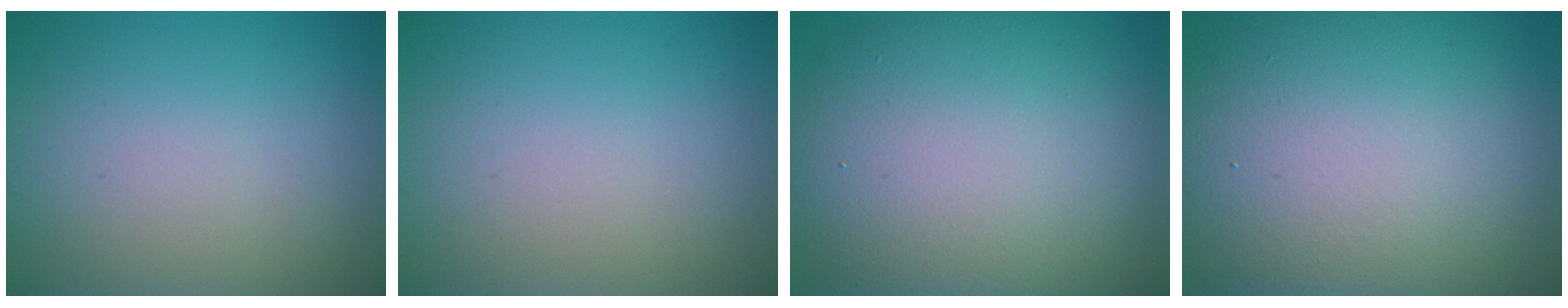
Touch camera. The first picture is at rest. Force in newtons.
{"total": 0.0}
{"total": 13.6, "press": 13.6, "slide": 0.9}
{"total": 15.4, "press": 15.3, "slide": 1.0}